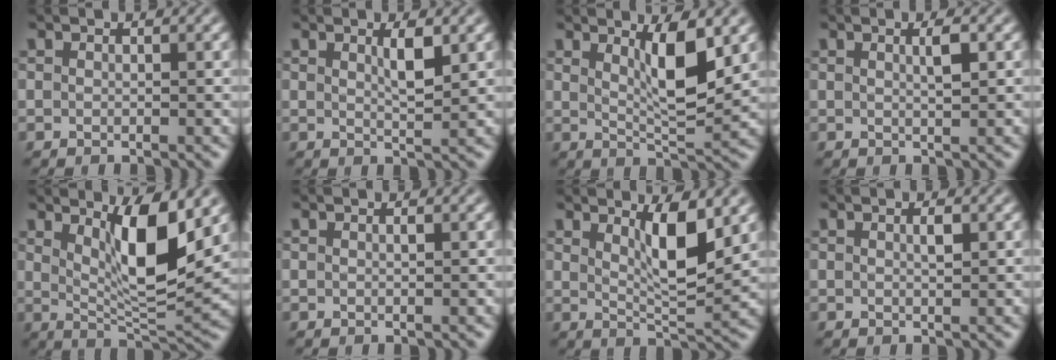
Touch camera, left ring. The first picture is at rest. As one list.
[{"total": 2.2, "force": [1.0, 0.4, 1.9], "torque": [-0.032, -0.002, 0.016]}, {"total": 5.1, "force": [1.9, 1.2, 4.5], "torque": [-0.077, -0.012, 0.036]}, {"total": 1.6, "force": [0.6, 0.3, 1.5], "torque": [-0.023, 0.003, 0.007]}, {"total": 7.4, "force": [2.6, 1.9, 6.6], "torque": [-0.110, -0.016, 0.048]}, {"total": 0.0}, {"total": 4.9, "force": [2.0, 1.2, 4.4], "torque": [-0.075, -0.012, 0.037]}, {"total": 0.9, "force": [0.3, 0.2, 0.8], "torque": [-0.015, 0.002, 0.005]}]